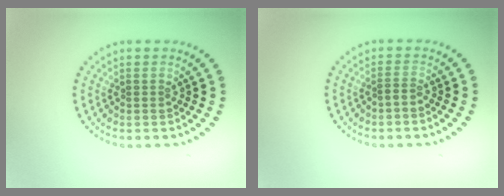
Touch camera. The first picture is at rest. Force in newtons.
{"total": 0.6, "press": 0.2, "slide": 0.5}